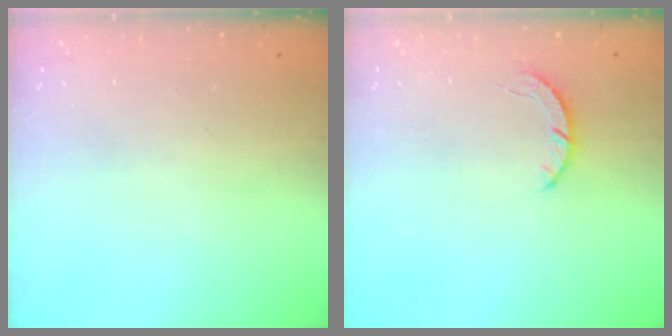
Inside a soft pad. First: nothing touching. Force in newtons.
{"total": 2.2, "press": 2.2, "slide": 0.3}